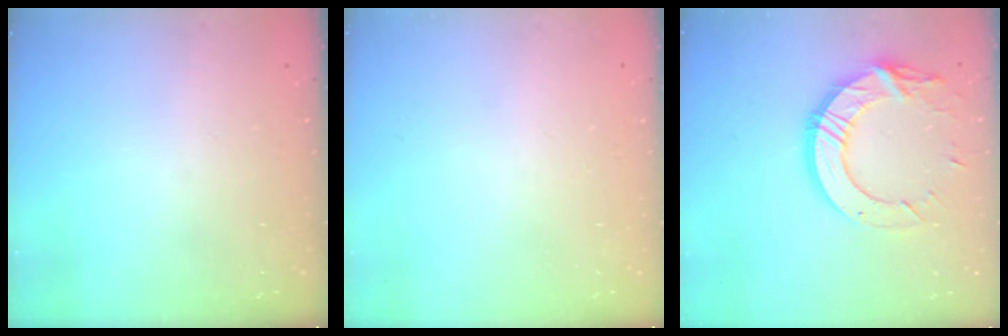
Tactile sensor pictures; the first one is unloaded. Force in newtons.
{"total": 0.0}
{"total": 16.0, "press": 16.0, "slide": 1.0}